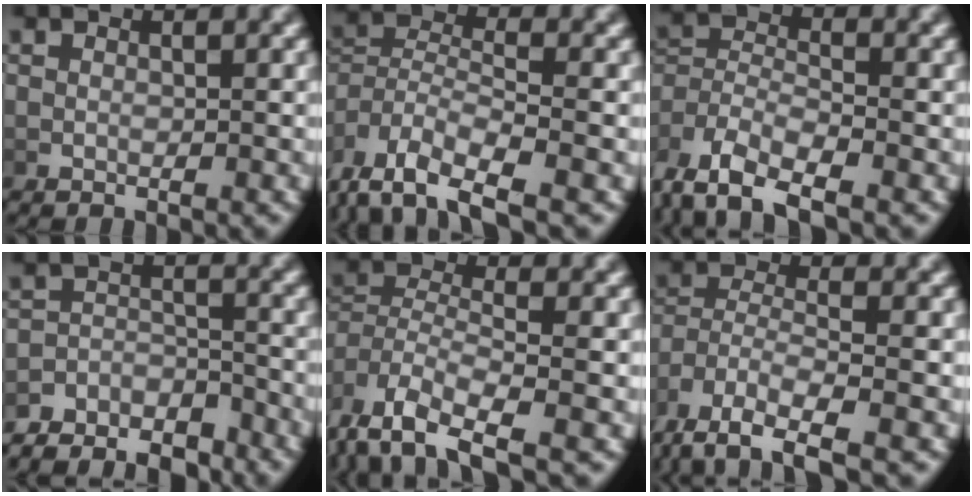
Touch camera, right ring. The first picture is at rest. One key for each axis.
{"total": 6.9, "fx": -2.6, "fy": 4.5, "fz": 4.5, "tx": -0.110, "ty": -0.023, "tz": -0.040}
{"total": 5.8, "fx": -1.8, "fy": 4.5, "fz": 3.3, "tx": -0.089, "ty": -0.022, "tz": -0.031}
{"total": 6.1, "fx": -5.4, "fy": 2.3, "fz": 1.7, "tx": -0.010, "ty": -0.013, "tz": -0.093}
{"total": 5.7, "fx": -2.2, "fy": 3.3, "fz": 4.1, "tx": -0.107, "ty": -0.026, "tz": -0.027}
{"total": 6.9, "fx": -3.1, "fy": 4.0, "fz": 4.7, "tx": -0.116, "ty": -0.039, "tz": -0.030}